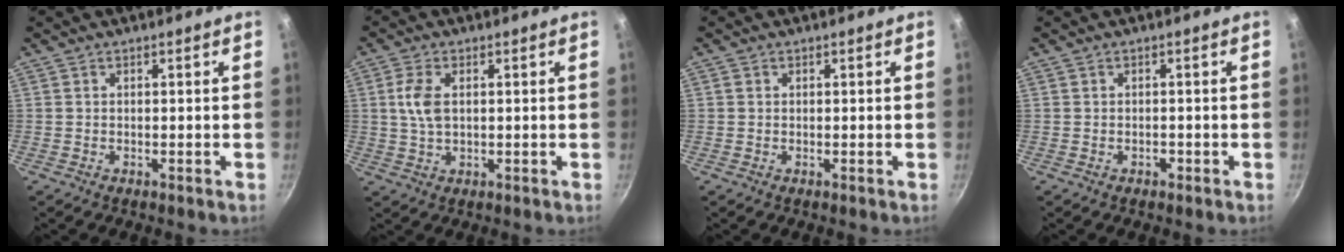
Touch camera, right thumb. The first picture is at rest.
{"total": 5.5, "force": [1.0, 3.0, 4.4], "torque": [-0.090, 0.002, 0.019]}
{"total": 0.6, "force": [0.1, 0.6, 0.2], "torque": [-0.001, 0.002, 0.000]}
{"total": 0.9, "force": [-0.5, 0.6, 0.4], "torque": [-0.002, 0.006, -0.005]}